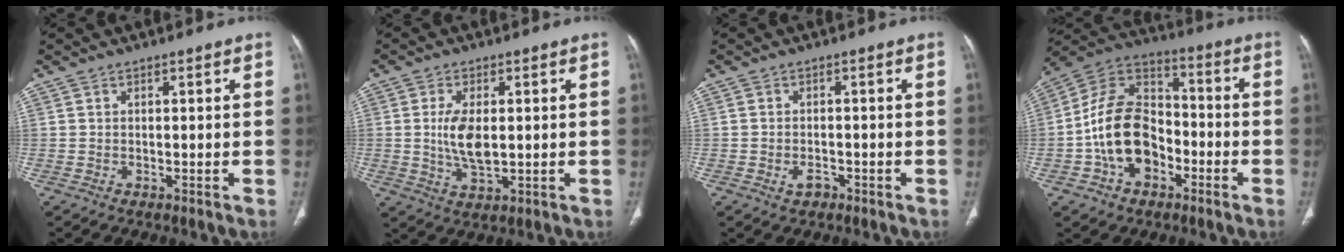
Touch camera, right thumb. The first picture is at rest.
{"total": 7.3, "force": [0.4, 3.5, 6.4], "torque": [-0.126, -0.010, 0.013]}
{"total": 2.2, "force": [-1.1, 1.5, 1.2], "torque": [-0.020, 0.009, -0.014]}
{"total": 16.3, "force": [-4.5, 11.3, 10.9], "torque": [-0.173, 0.045, -0.087]}